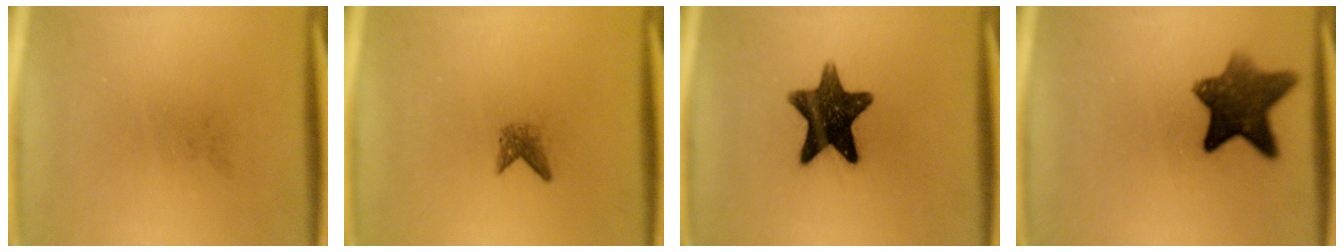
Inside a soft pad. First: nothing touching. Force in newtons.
{"total": 1.6}
{"total": 12.6}
{"total": 9.9}